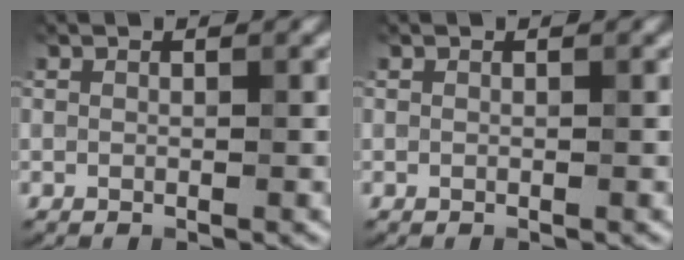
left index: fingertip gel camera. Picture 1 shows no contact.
{"total": 0.0}